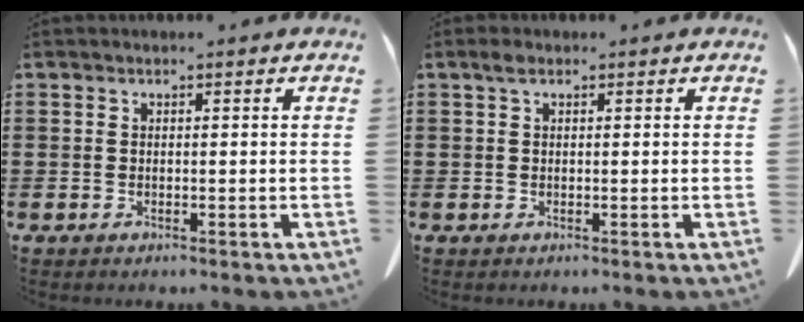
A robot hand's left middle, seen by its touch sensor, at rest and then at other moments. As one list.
[{"total": 1.2, "force": [0.5, 0.6, 0.9], "torque": [-0.021, 0.003, 0.010]}]